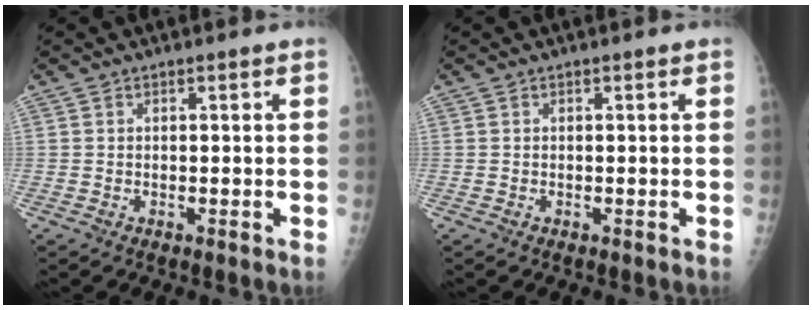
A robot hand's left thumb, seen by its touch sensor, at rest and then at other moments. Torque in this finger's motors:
{"motor_torque": [0.00, 0.01, -0.05, -0.05, 0.00]}